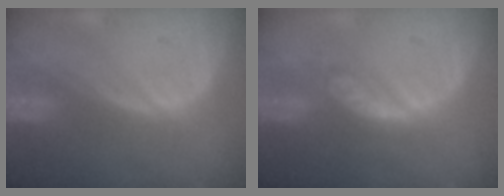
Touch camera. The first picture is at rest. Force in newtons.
{"total": 4.6, "press": 4.2, "slide": 1.9}